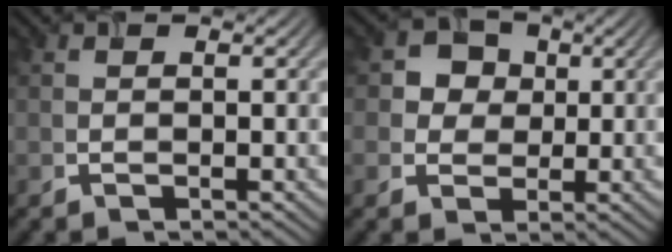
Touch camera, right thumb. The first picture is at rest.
{"total": 4.0, "force": [0.9, 3.6, 1.4], "torque": [-0.033, 0.008, 0.001]}